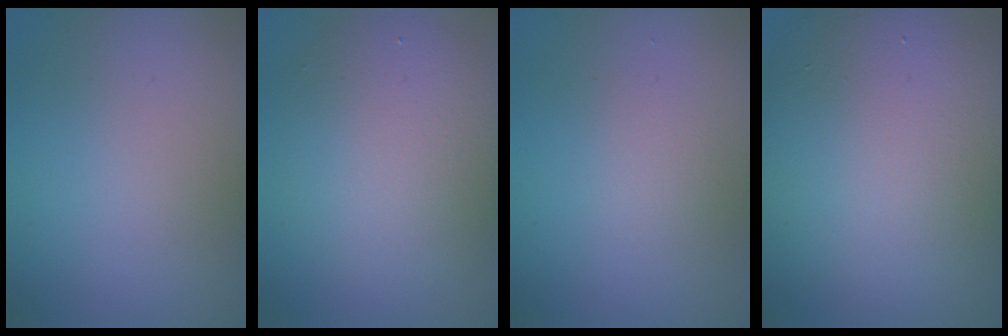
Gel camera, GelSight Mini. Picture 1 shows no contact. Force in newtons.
{"total": 5.6, "press": 5.5, "slide": 0.5}
{"total": 1.0, "press": 1.0, "slide": 0.0}
{"total": 13.7, "press": 13.7, "slide": 0.7}